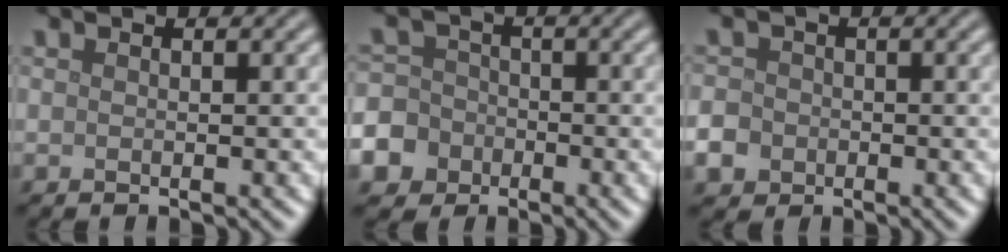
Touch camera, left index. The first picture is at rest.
{"total": 8.9, "force": [-4.4, 7.5, 1.9], "torque": [-0.058, -0.021, -0.104]}
{"total": 4.0, "force": [-1.7, 3.4, 1.2], "torque": [-0.019, -0.007, -0.041]}